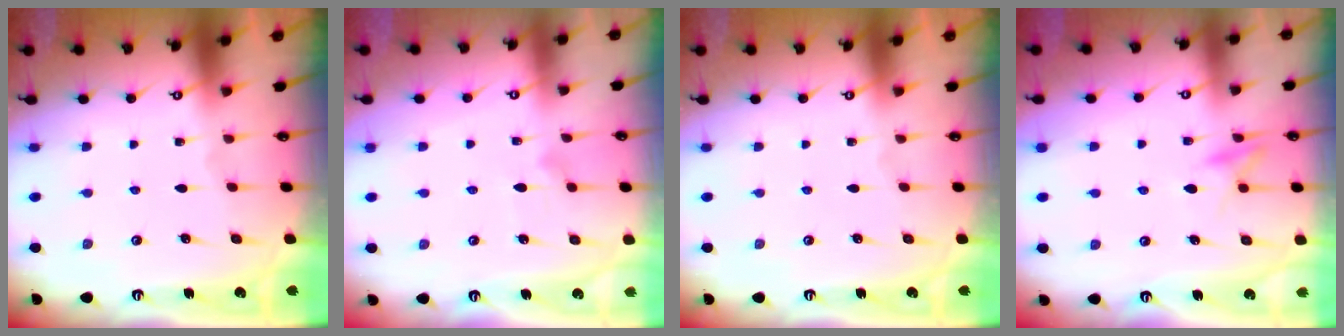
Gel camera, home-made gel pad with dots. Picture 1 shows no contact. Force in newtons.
{"total": 8.4, "press": 8.4, "slide": 0.4}
{"total": 0.0}
{"total": 11.5, "press": 11.5, "slide": 1.1}